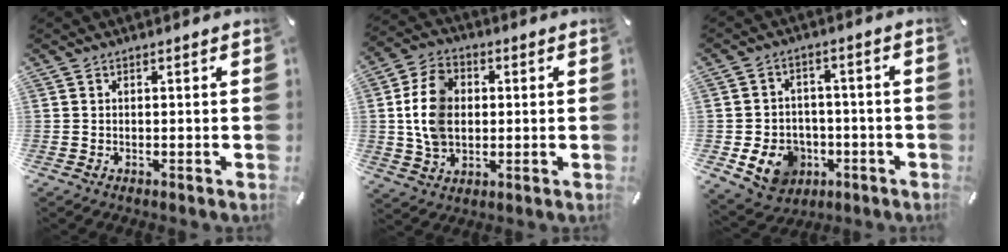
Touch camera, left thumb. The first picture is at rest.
{"total": 11.7, "force": [0.9, 9.0, 7.3], "torque": [-0.160, 0.012, 0.016]}
{"total": 10.3, "force": [-3.5, 8.7, 4.3], "torque": [-0.088, 0.022, -0.057]}